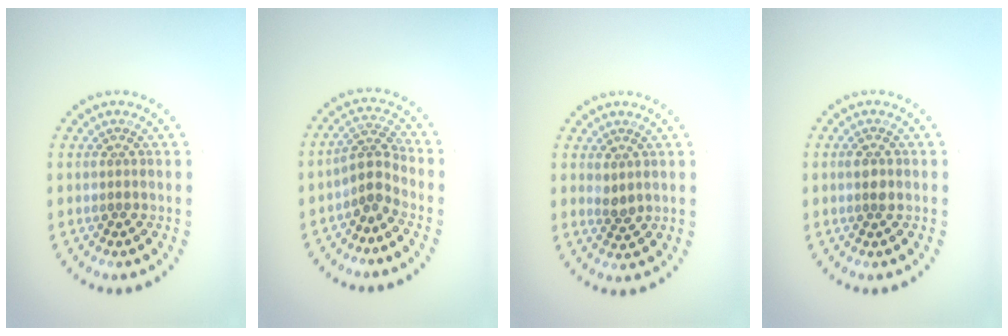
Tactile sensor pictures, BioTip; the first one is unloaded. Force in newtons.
{"total": 2.7, "press": 1.9, "slide": 1.9}
{"total": 1.1, "press": 0.9, "slide": 0.6}
{"total": 1.4, "press": 1.3, "slide": 0.4}